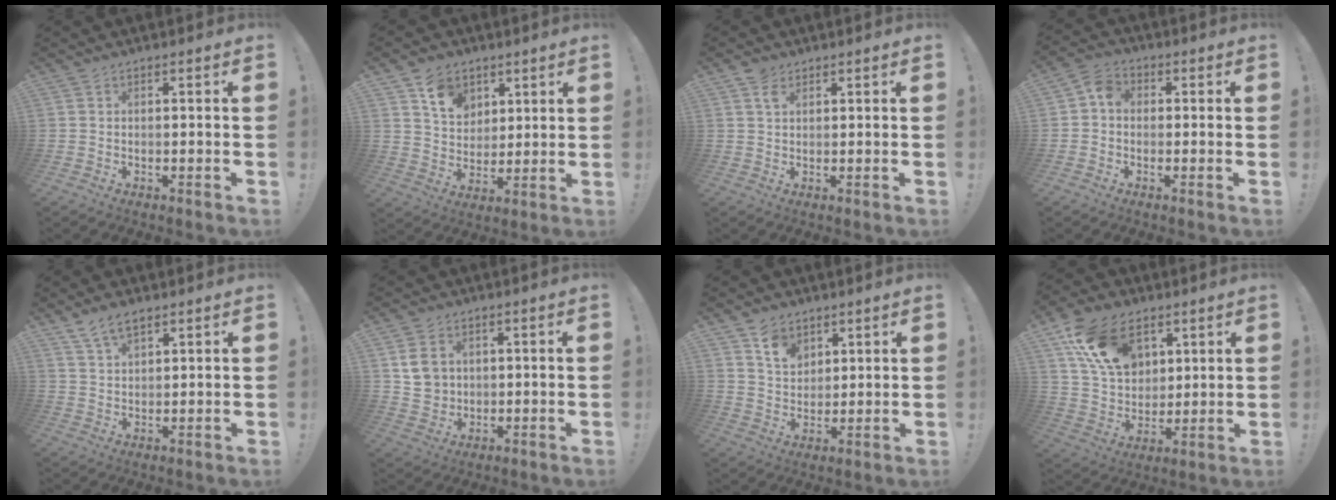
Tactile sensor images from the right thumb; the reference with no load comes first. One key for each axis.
{"total": 10.8, "fx": 6.2, "fy": 8.0, "fz": 3.8, "tx": -0.063, "ty": -0.027, "tz": 0.122}
{"total": 3.3, "fx": 2.1, "fy": 1.8, "fz": 1.7, "tx": -0.023, "ty": -0.007, "tz": 0.038}
{"total": 5.2, "fx": -0.5, "fy": 4.2, "fz": 3.1, "tx": -0.062, "ty": 0.019, "tz": -0.008}
{"total": 5.8, "fx": 4.1, "fy": 2.5, "fz": 3.2, "tx": -0.061, "ty": -0.014, "tz": 0.078}
{"total": 6.9, "fx": 2.5, "fy": 6.0, "fz": 2.5, "tx": -0.030, "ty": -0.002, "tz": 0.052}
{"total": 8.8, "fx": 5.8, "fy": 5.9, "fz": 2.9, "tx": -0.042, "ty": -0.035, "tz": 0.111}
{"total": 18.9, "fx": 9.1, "fy": 12.7, "fz": 10.7, "tx": -0.195, "ty": -0.030, "tz": 0.176}